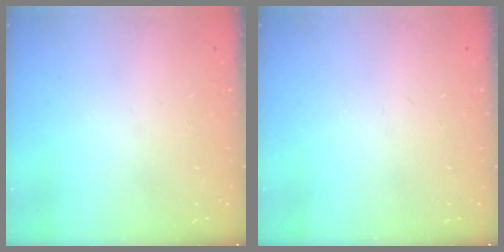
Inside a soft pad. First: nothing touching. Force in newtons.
{"total": 0.0}